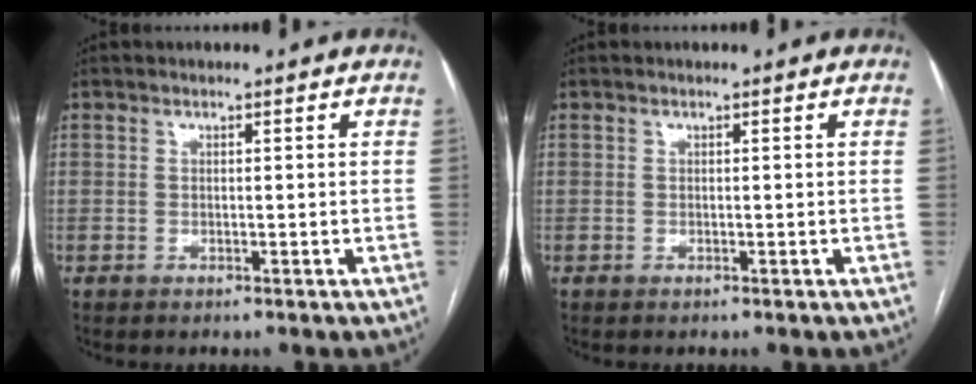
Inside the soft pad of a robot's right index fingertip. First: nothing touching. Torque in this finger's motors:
{"motor_torque": [0.00, 0.00, 0.00, 0.01]}